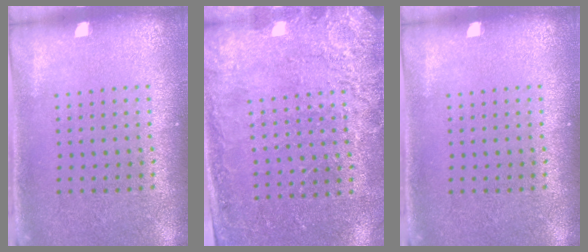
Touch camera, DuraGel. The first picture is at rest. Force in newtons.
{"total": 2.4, "press": 2.4, "slide": 0.6}
{"total": 0.0}